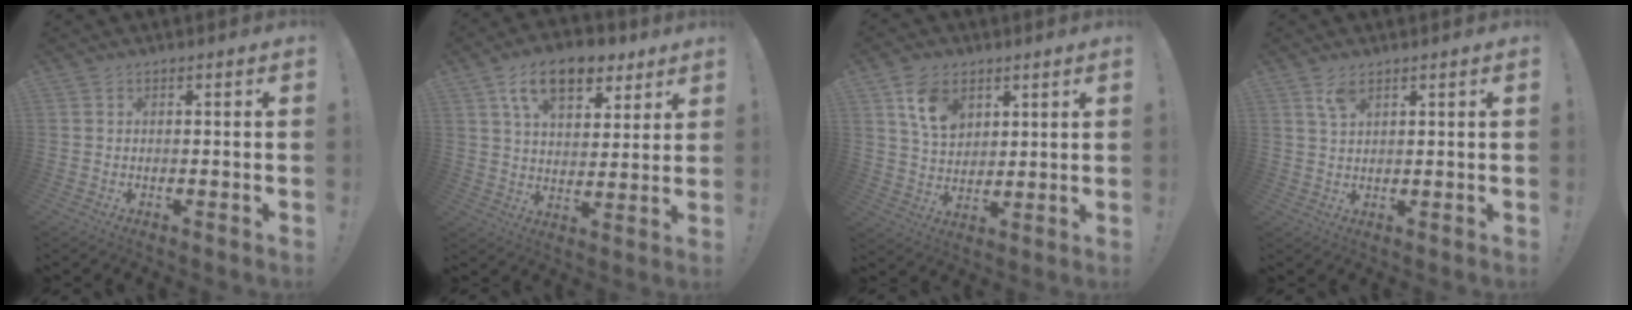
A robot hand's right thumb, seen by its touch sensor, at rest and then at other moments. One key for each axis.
{"total": 14.8, "fx": 8.3, "fy": 8.4, "fz": 8.9, "tx": -0.141, "ty": -0.030, "tz": 0.149}
{"total": 11.1, "fx": 5.7, "fy": 7.7, "fz": 5.6, "tx": -0.090, "ty": -0.017, "tz": 0.110}
{"total": 4.3, "fx": 2.7, "fy": 1.9, "fz": 2.7, "tx": -0.048, "ty": -0.009, "tz": 0.049}